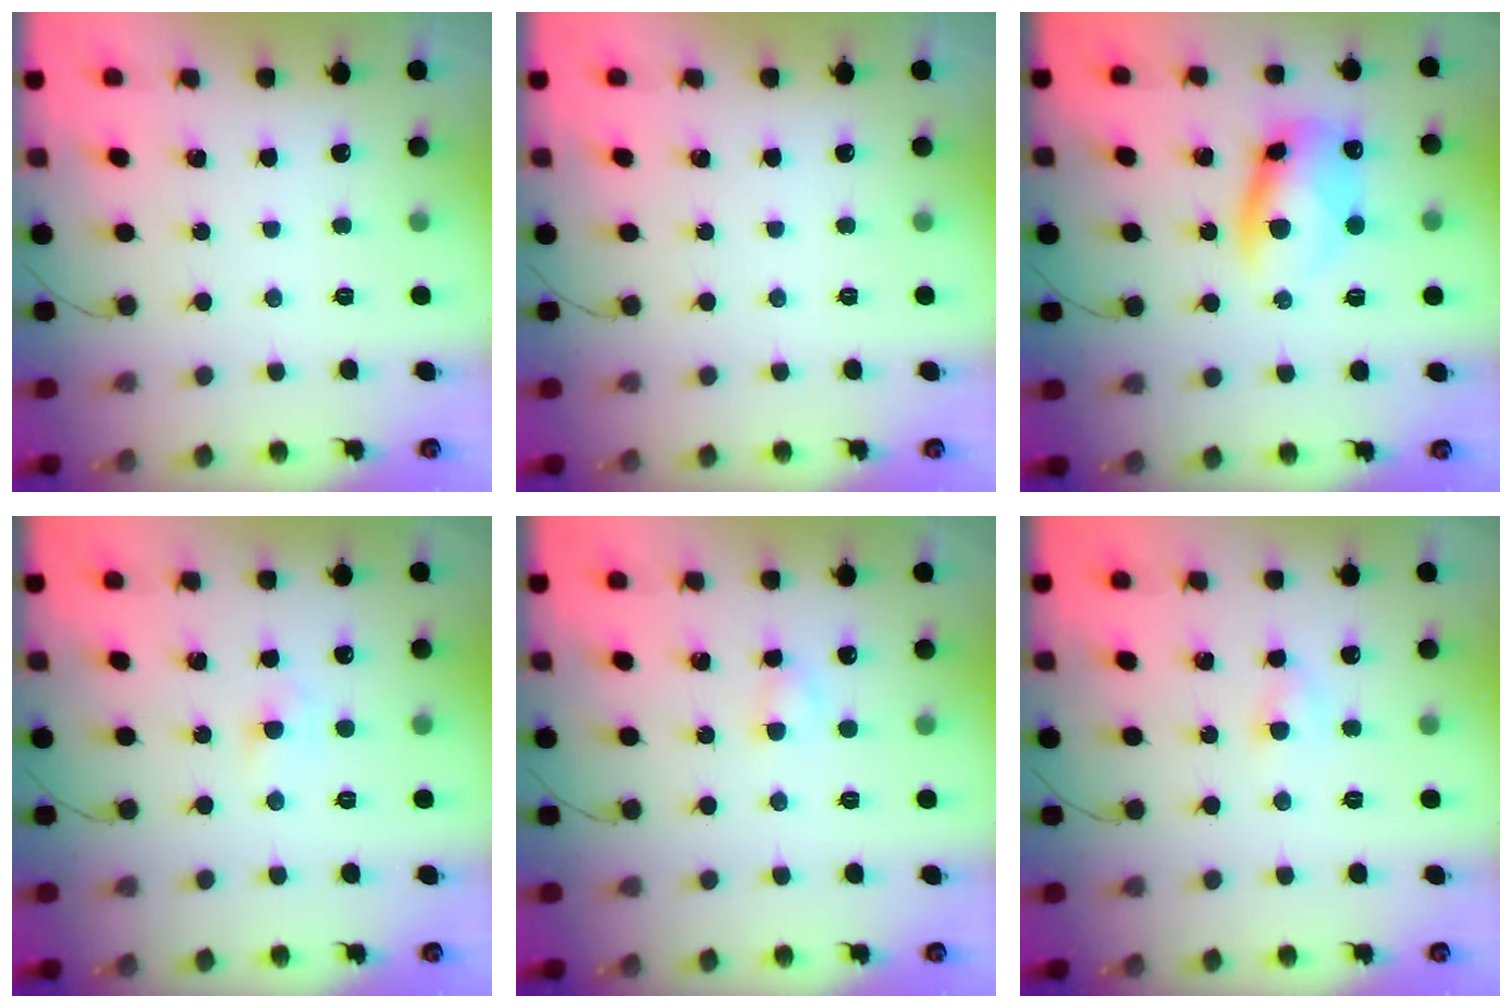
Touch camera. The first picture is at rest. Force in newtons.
{"total": 0.0}
{"total": 10.0, "press": 9.9, "slide": 1.5}
{"total": 2.4, "press": 2.2, "slide": 0.9}
{"total": 2.7, "press": 2.5, "slide": 1.2}
{"total": 3.7, "press": 3.5, "slide": 1.3}